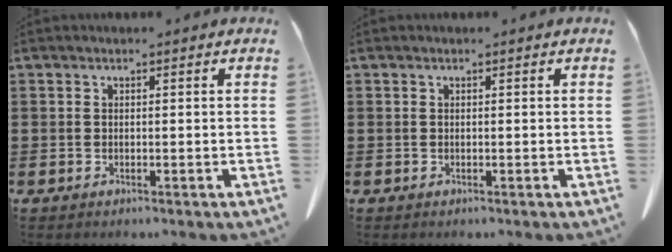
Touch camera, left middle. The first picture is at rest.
{"total": 0.0}